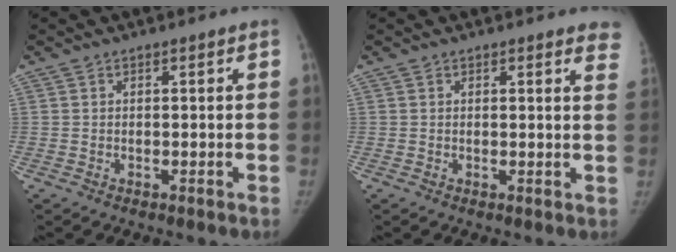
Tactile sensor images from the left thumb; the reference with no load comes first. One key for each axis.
{"total": 4.8, "fx": 4.3, "fy": 1.2, "fz": 1.8, "tx": 0.002, "ty": -0.019, "tz": 0.026}